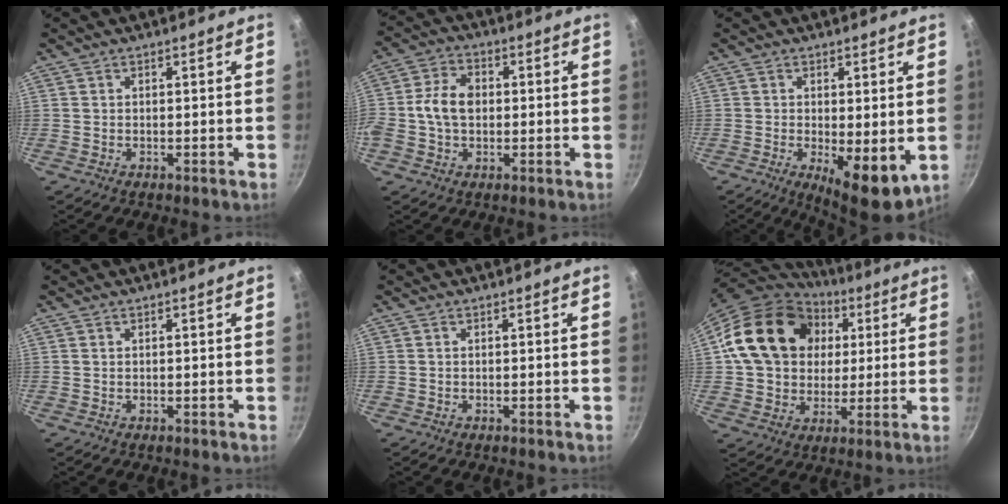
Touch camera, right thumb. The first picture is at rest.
{"total": 8.3, "force": [0.0, 6.0, 5.8], "torque": [-0.094, 0.019, -0.014]}
{"total": 8.6, "force": [-1.1, 3.2, 7.9], "torque": [-0.104, -0.016, -0.004]}
{"total": 0.0}
{"total": 0.0}
{"total": 22.0, "force": [5.1, 17.5, 12.2], "torque": [-0.193, 0.023, 0.089]}